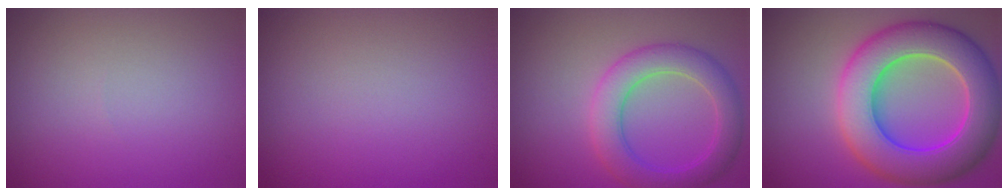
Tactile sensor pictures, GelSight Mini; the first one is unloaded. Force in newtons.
{"total": 0.0}
{"total": 4.8, "press": 4.8, "slide": 0.2}
{"total": 10.8, "press": 10.8, "slide": 0.4}